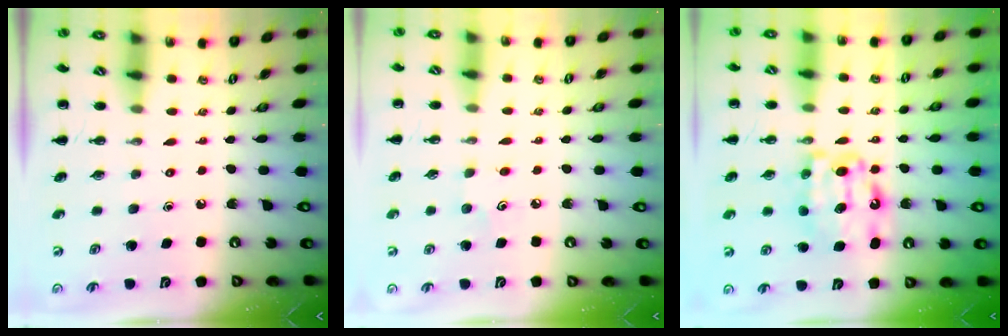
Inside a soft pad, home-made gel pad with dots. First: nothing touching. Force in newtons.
{"total": 3.0, "press": 2.9, "slide": 0.8}
{"total": 11.5, "press": 11.5, "slide": 0.9}